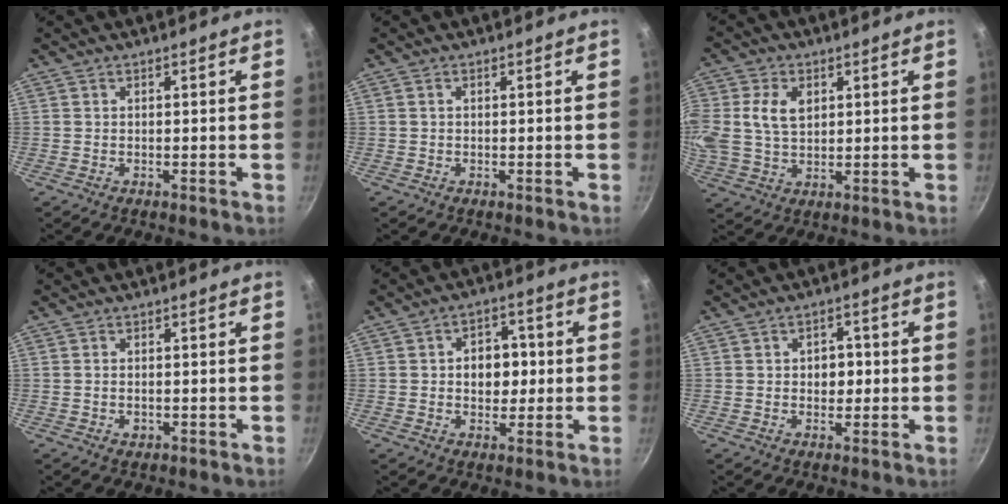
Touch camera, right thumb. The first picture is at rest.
{"total": 0.0}
{"total": 11.5, "force": [2.6, 8.1, 7.8], "torque": [-0.164, 0.009, 0.049]}
{"total": 1.3, "force": [-0.5, 0.9, 0.9], "torque": [-0.015, 0.000, -0.007]}
{"total": 7.4, "force": [0.3, 5.6, 4.8], "torque": [-0.029, 0.008, 0.000]}
{"total": 4.2, "force": [0.0, 3.3, 2.7], "torque": [-0.012, 0.008, -0.001]}